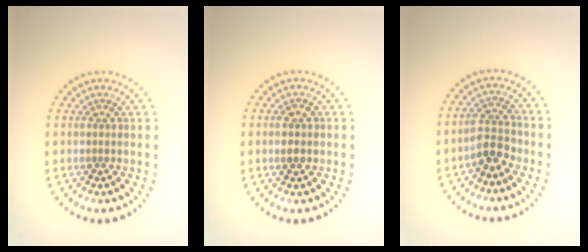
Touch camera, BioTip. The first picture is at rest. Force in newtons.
{"total": 1.2, "press": 1.2, "slide": 0.2}
{"total": 2.7, "press": 2.5, "slide": 1.1}